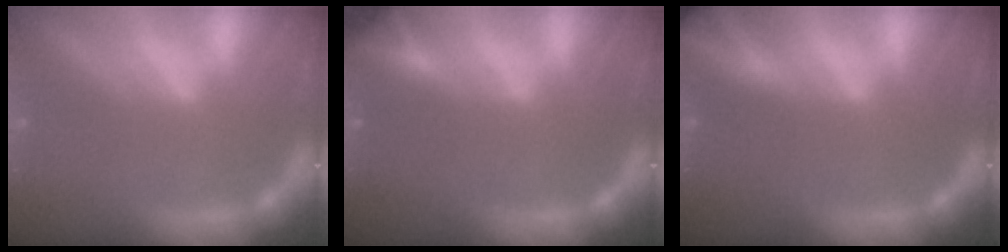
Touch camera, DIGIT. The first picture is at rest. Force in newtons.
{"total": 2.9}
{"total": 8.4}